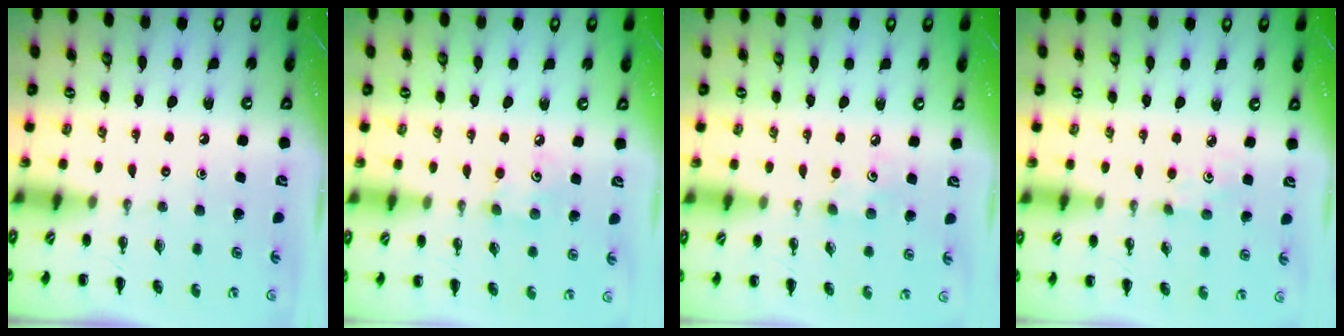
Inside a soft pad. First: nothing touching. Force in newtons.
{"total": 4.8, "press": 4.7, "slide": 1.1}
{"total": 4.0, "press": 3.9, "slide": 0.9}
{"total": 2.2, "press": 2.1, "slide": 0.7}